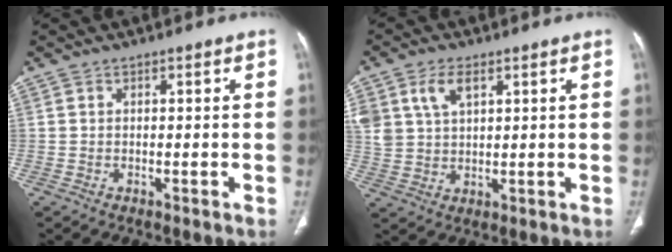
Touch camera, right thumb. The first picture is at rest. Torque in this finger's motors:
{"motor_torque": [0.63, 0.55, 0.86, 0.73, 0.04]}